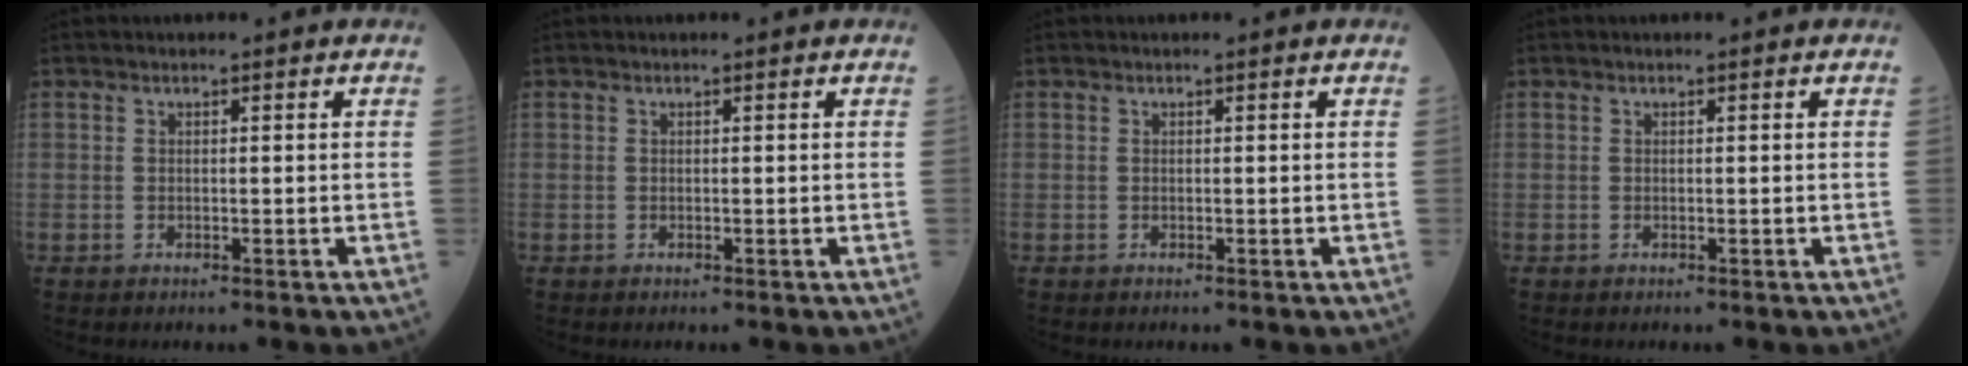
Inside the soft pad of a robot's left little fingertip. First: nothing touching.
{"total": 0.0}
{"total": 0.0}
{"total": 0.0}